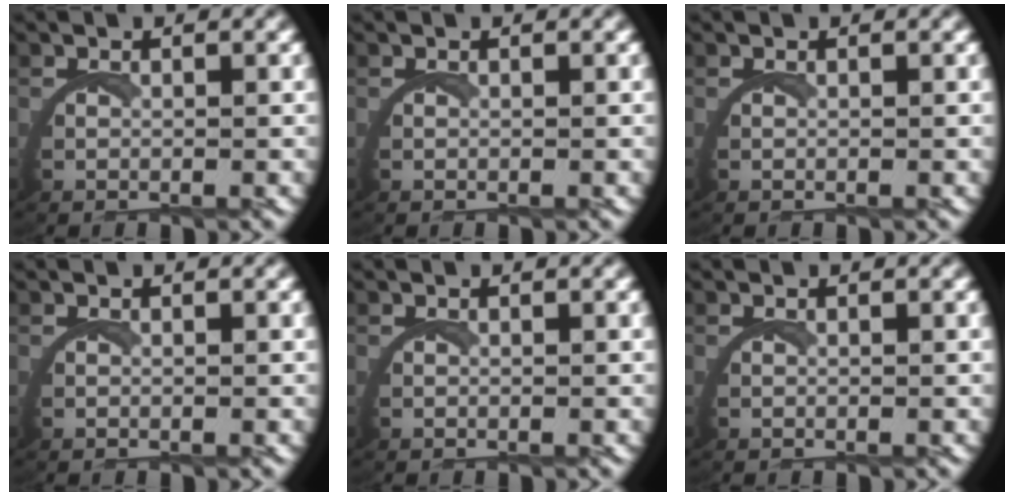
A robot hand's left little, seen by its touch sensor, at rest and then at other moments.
{"total": 0.0}
{"total": 0.0}
{"total": 0.0}
{"total": 0.0}
{"total": 0.0}